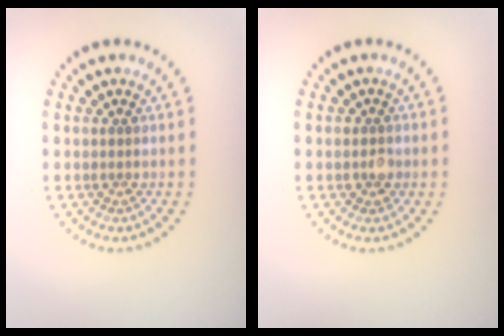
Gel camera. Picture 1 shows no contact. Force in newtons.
{"total": 1.5, "press": 1.4, "slide": 0.7}